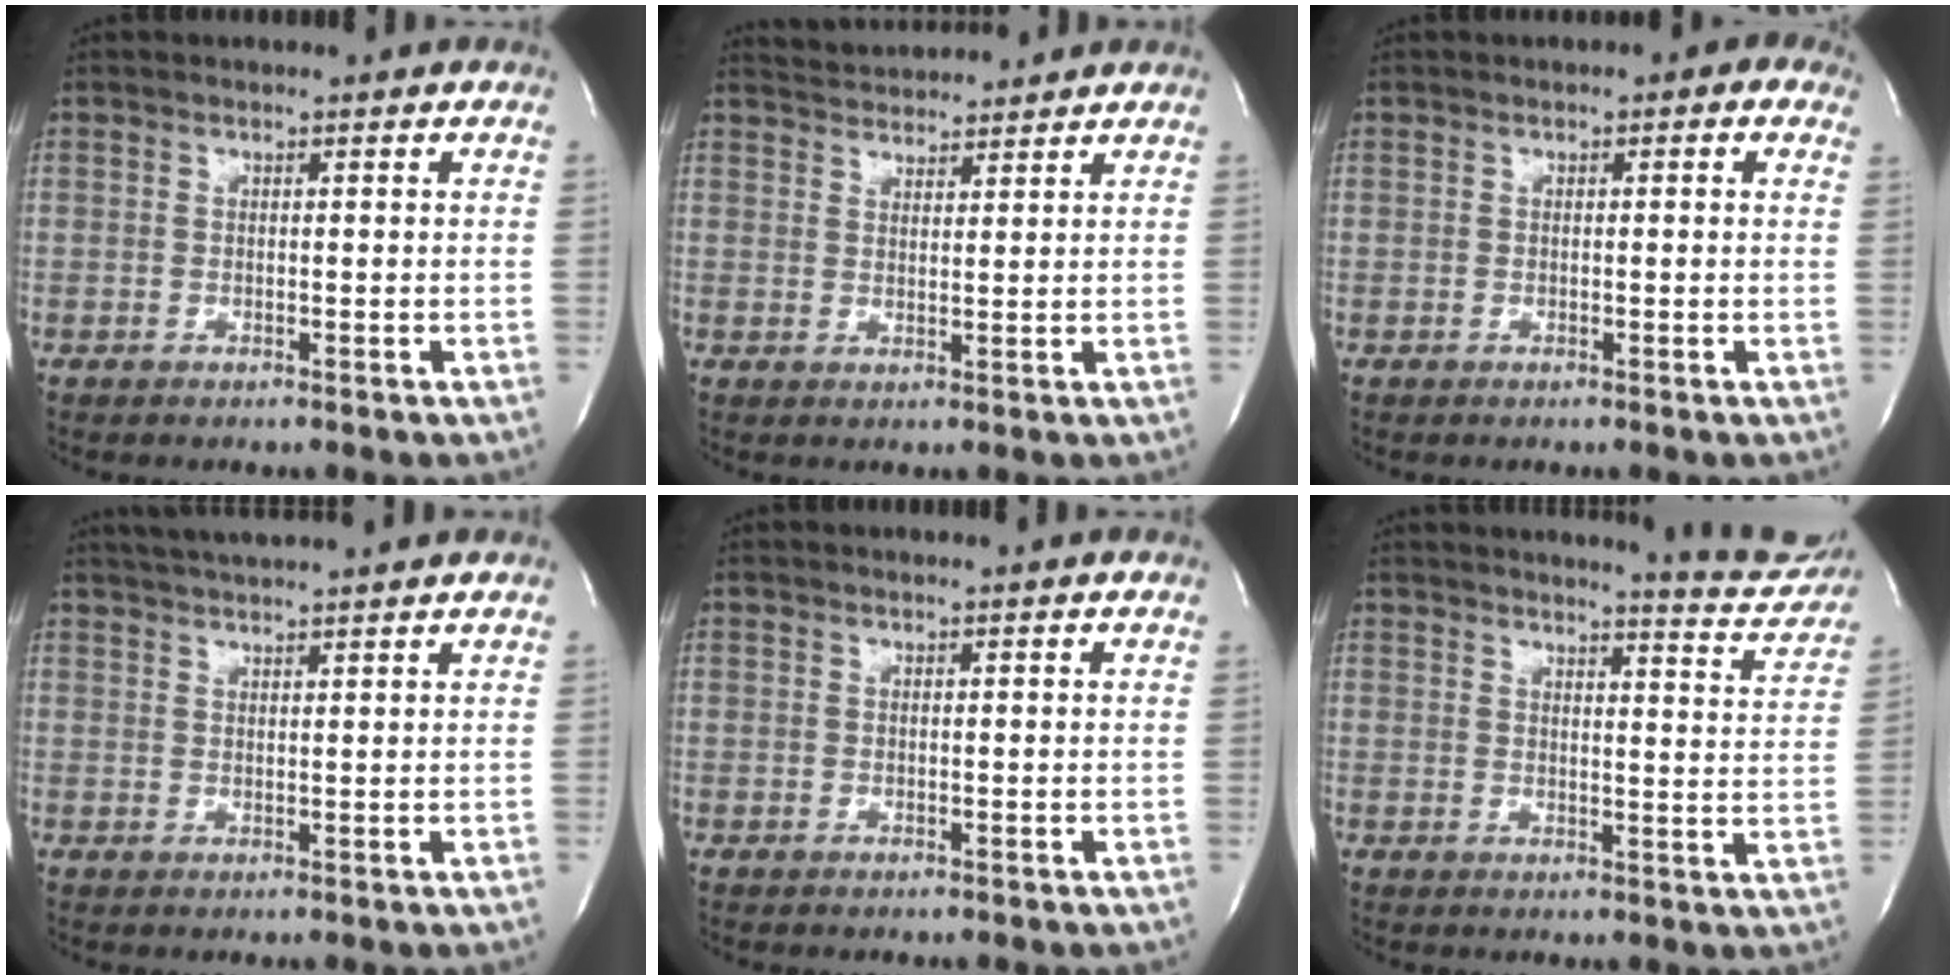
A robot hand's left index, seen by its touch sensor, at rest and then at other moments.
{"total": 5.5, "force": [5.4, 0.6, 0.6], "torque": [-0.015, 0.023, 0.084]}
{"total": 1.7, "force": [0.6, 0.9, 1.4], "torque": [-0.014, 0.011, 0.000]}
{"total": 6.9, "force": [6.2, -0.6, 2.8], "torque": [-0.052, 0.026, 0.094]}
{"total": 0.9, "force": [0.8, -0.1, 0.3], "torque": [-0.009, 0.000, 0.010]}
{"total": 10.3, "force": [10.0, 0.4, 2.2], "torque": [-0.022, -0.054, 0.100]}